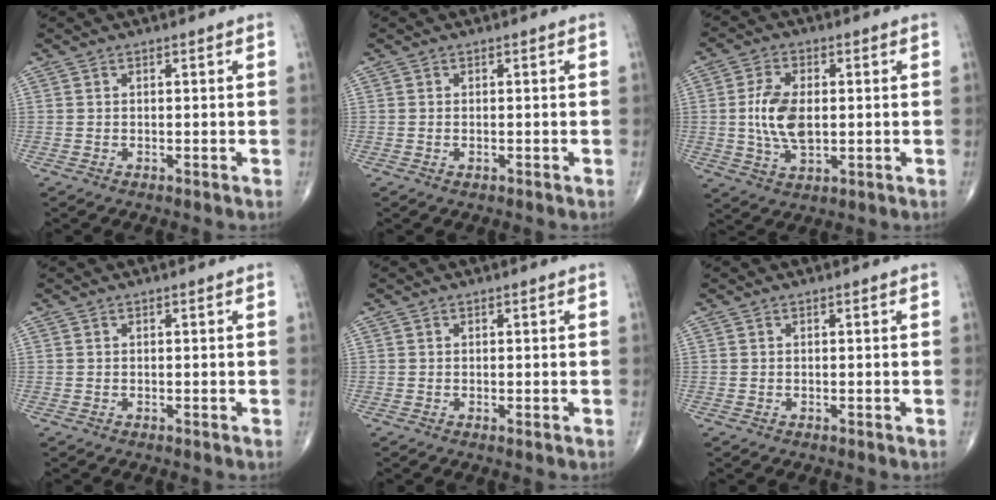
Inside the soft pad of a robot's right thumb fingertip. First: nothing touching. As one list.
[{"total": 0.6, "force": [-0.2, 0.3, 0.5], "torque": [-0.010, 0.003, -0.002]}, {"total": 9.2, "force": [0.3, 5.1, 7.7], "torque": [-0.149, -0.002, 0.009]}, {"total": 0.0}, {"total": 0.0}, {"total": 0.0}]